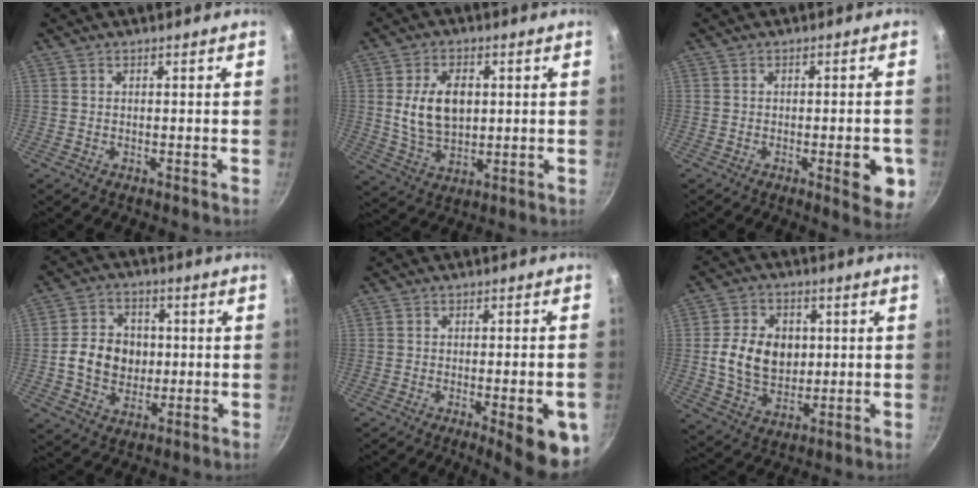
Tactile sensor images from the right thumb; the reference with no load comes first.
{"total": 10.8, "force": [1.5, 6.8, 8.2], "torque": [-0.130, -0.007, 0.031]}
{"total": 7.1, "force": [-2.1, 2.3, 6.4], "torque": [-0.063, 0.002, -0.026]}
{"total": 10.5, "force": [-0.3, 8.8, 5.9], "torque": [-0.073, 0.010, -0.011]}
{"total": 11.1, "force": [-4.1, 2.8, 9.9], "torque": [-0.099, 0.013, -0.049]}
{"total": 12.1, "force": [0.9, 9.1, 7.8], "torque": [-0.115, -0.001, 0.017]}